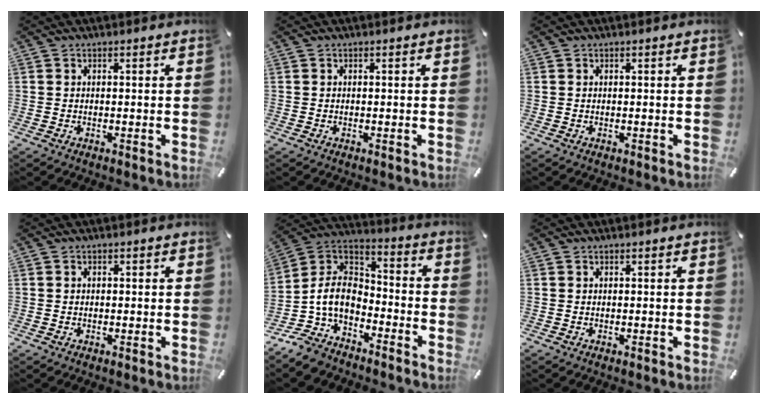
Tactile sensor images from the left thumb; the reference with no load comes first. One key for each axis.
{"total": 0.0}
{"total": 0.0}
{"total": 0.6, "fx": -0.2, "fy": 0.5, "fz": 0.4, "tx": -0.007, "ty": 0.002, "tz": -0.004}
{"total": 10.9, "fx": -4.9, "fy": 7.7, "fz": 5.9, "tx": -0.157, "ty": 0.006, "tz": -0.101}
{"total": 0.0}